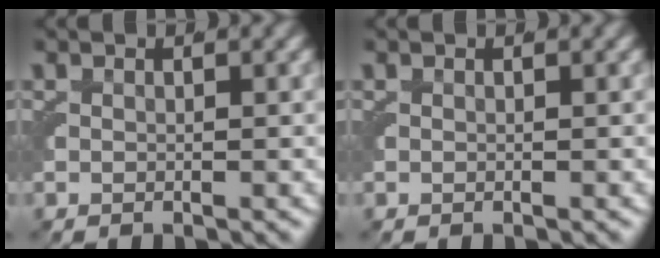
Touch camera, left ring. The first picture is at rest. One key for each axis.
{"total": 0.0}